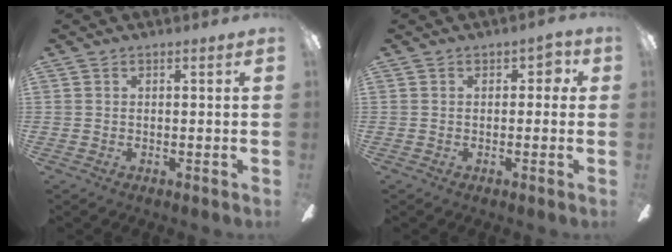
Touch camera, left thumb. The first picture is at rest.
{"total": 2.5, "force": [0.3, 1.8, 1.8], "torque": [-0.025, 0.006, 0.001]}